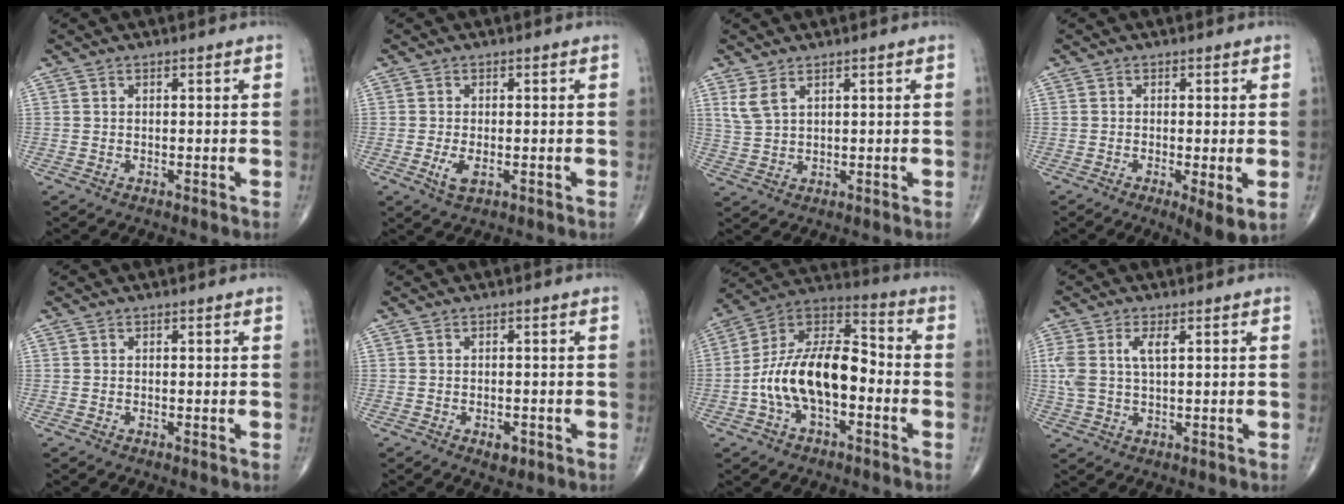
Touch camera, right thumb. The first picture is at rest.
{"total": 3.0, "force": [-0.8, 1.4, 2.5], "torque": [-0.054, -0.007, -0.014]}
{"total": 3.5, "force": [2.1, 1.5, 2.4], "torque": [-0.055, -0.003, 0.053]}
{"total": 5.0, "force": [-1.2, 1.1, 4.8], "torque": [-0.085, -0.018, -0.023]}
{"total": 0.0}
{"total": 2.2, "force": [-1.0, 1.3, 1.5], "torque": [-0.019, 0.000, -0.011]}
{"total": 17.2, "force": [-3.5, 9.1, 14.2], "torque": [-0.250, 0.050, -0.069]}
{"total": 6.0, "force": [1.7, 2.7, 5.2], "torque": [-0.132, 0.013, 0.038]}